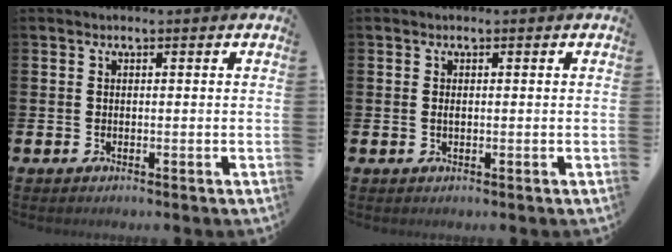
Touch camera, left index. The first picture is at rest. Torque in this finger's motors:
{"motor_torque": [0.29, 0.27, 0.01, 0.00]}